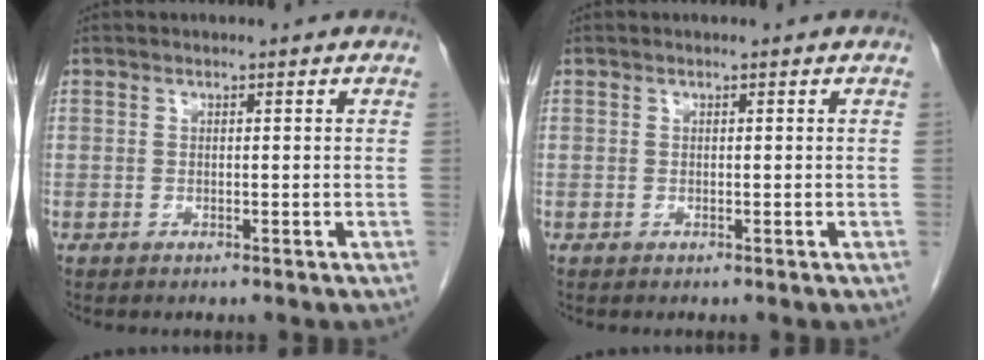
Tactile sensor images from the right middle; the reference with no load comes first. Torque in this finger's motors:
{"motor_torque": [0.00, 0.00, 0.00, 0.00]}